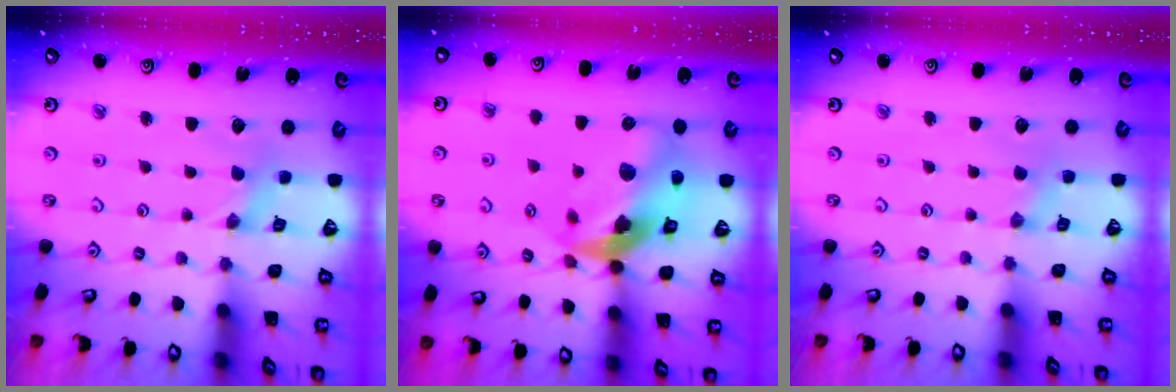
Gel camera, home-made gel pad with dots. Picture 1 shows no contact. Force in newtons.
{"total": 18.4, "press": 18.3, "slide": 2.4}
{"total": 1.3, "press": 1.2, "slide": 0.2}